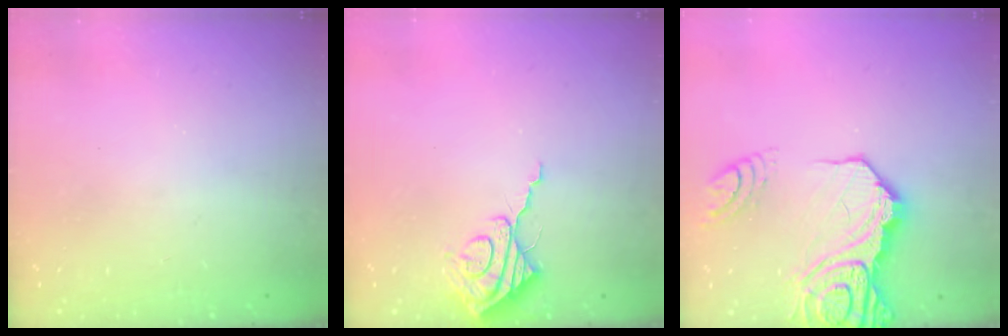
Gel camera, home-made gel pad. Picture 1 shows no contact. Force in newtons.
{"total": 9.6, "press": 9.6, "slide": 1.1}
{"total": 22.5, "press": 22.4, "slide": 2.8}